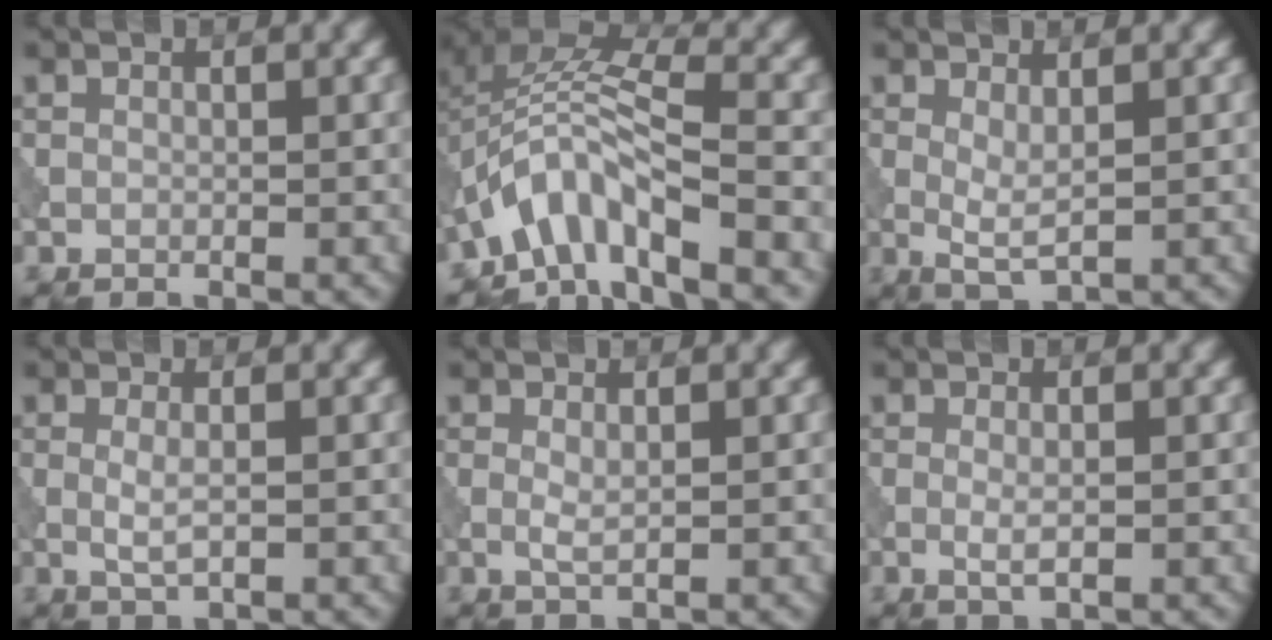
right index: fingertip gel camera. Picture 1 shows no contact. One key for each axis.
{"total": 7.5, "fx": -3.9, "fy": 2.7, "fz": 5.9, "tx": -0.098, "ty": 0.011, "tz": -0.086}
{"total": 2.2, "fx": 0.5, "fy": 0.5, "fz": 2.1, "tx": -0.044, "ty": -0.005, "tz": 0.012}
{"total": 1.6, "fx": 0.0, "fy": 0.3, "fz": 1.6, "tx": -0.037, "ty": -0.001, "tz": 0.001}
{"total": 1.2, "fx": 0.2, "fy": 0.2, "fz": 1.2, "tx": -0.026, "ty": 0.000, "tz": 0.003}
{"total": 1.4, "fx": -0.1, "fy": 0.3, "fz": 1.4, "tx": -0.030, "ty": -0.003, "tz": -0.003}